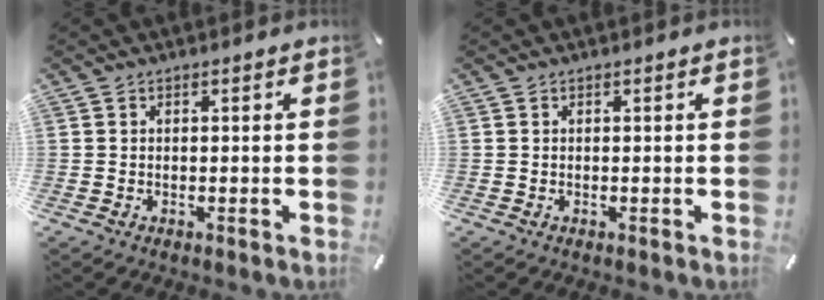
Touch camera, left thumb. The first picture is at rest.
{"total": 0.0}